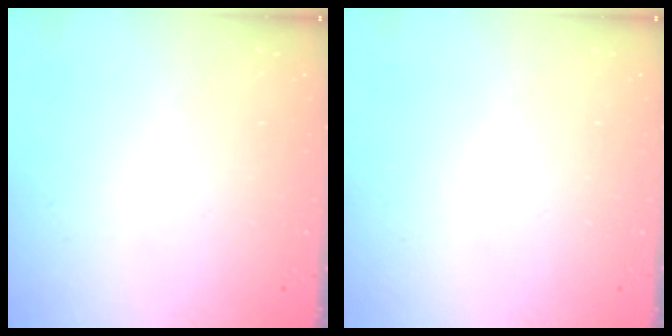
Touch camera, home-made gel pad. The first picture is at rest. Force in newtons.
{"total": 0.0}